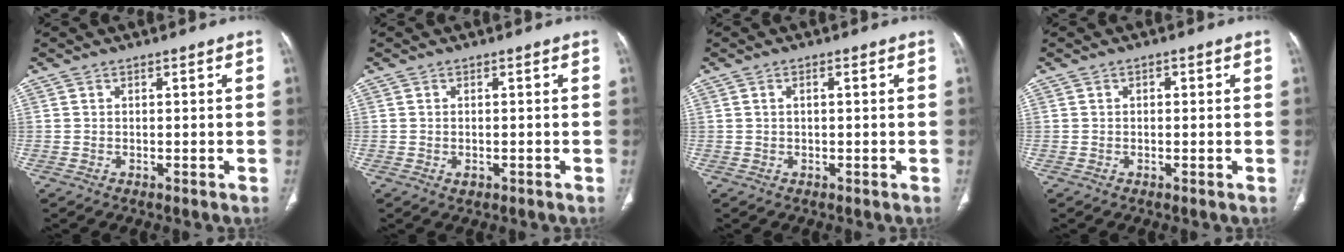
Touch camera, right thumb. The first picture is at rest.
{"total": 1.2, "force": [-0.5, 0.7, 0.9], "torque": [-0.017, 0.003, -0.002]}
{"total": 1.0, "force": [0.2, 0.4, 0.9], "torque": [-0.023, 0.005, 0.004]}
{"total": 1.0, "force": [0.3, 0.7, 0.7], "torque": [-0.009, 0.002, 0.004]}